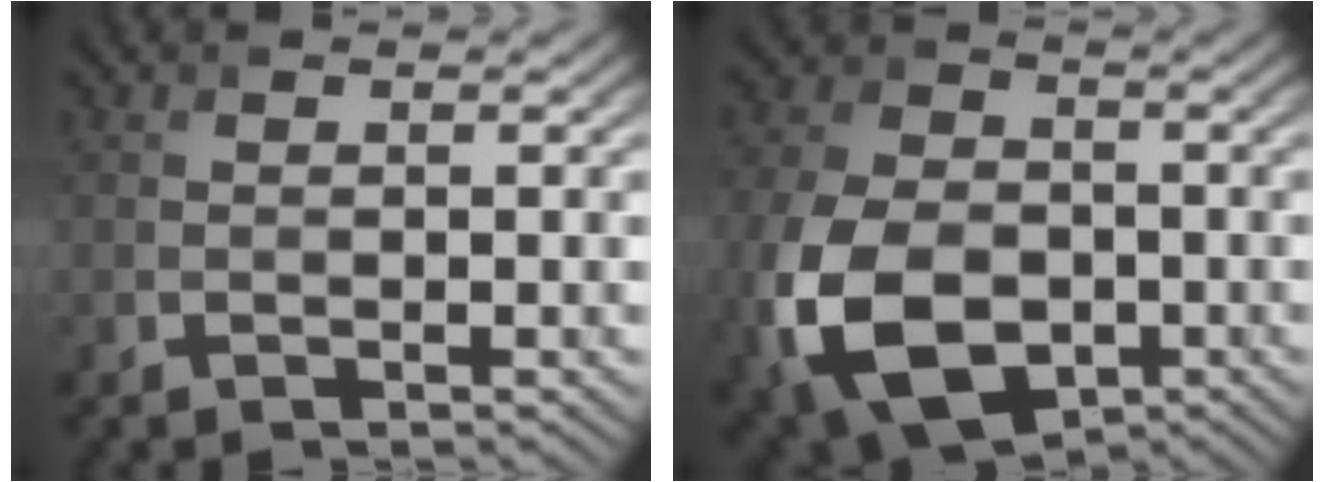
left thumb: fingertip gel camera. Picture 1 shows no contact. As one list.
[{"total": 15.6, "force": [-5.2, 10.4, 10.5], "torque": [-0.273, -0.048, -0.092]}]